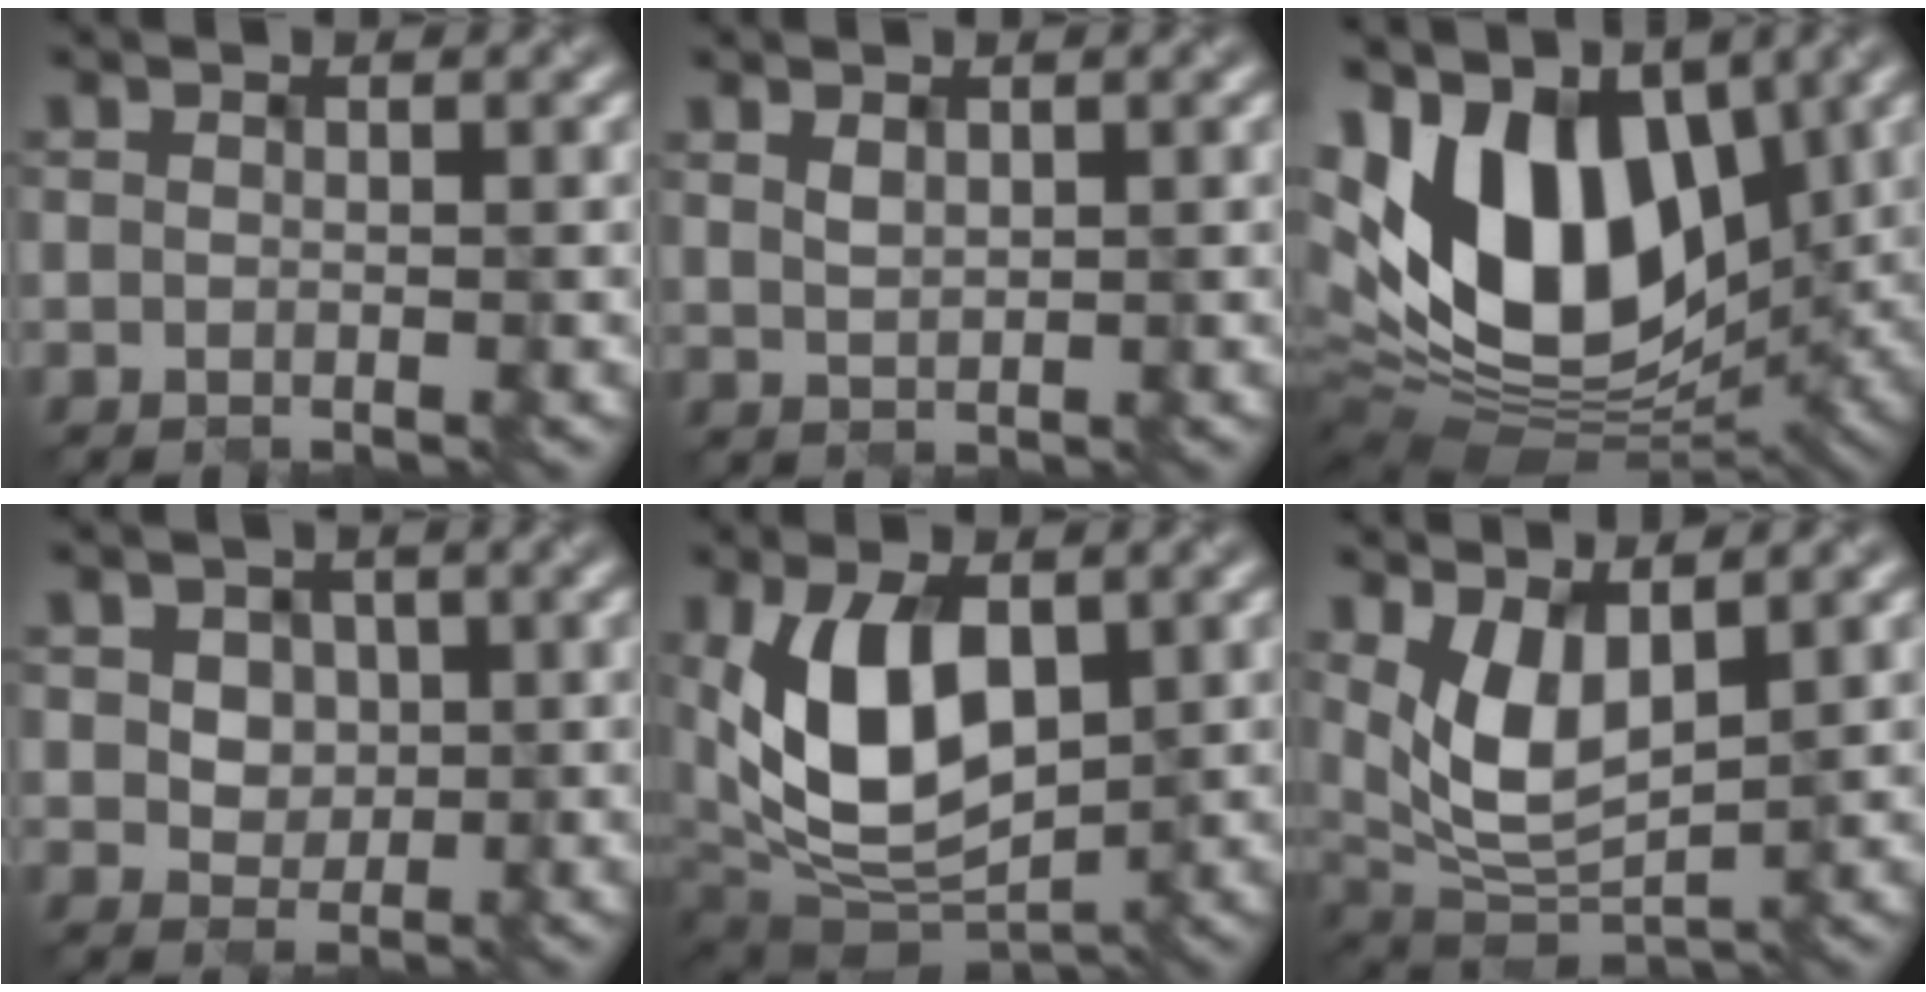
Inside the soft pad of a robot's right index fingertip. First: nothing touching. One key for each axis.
{"total": 0.7, "fx": 0.5, "fy": 0.3, "fz": 0.4, "tx": -0.012, "ty": -0.005, "tz": 0.023}
{"total": 14.8, "fx": 3.0, "fy": 9.4, "fz": 11.0, "tx": -0.212, "ty": 0.011, "tz": 0.051}
{"total": 3.1, "fx": 1.0, "fy": 2.6, "fz": 1.3, "tx": -0.039, "ty": 0.009, "tz": 0.023}
{"total": 8.0, "fx": 1.3, "fy": 4.8, "fz": 6.3, "tx": -0.124, "ty": -0.012, "tz": 0.025}
{"total": 5.2, "fx": 1.7, "fy": 2.6, "fz": 4.2, "tx": -0.097, "ty": -0.016, "tz": 0.045}